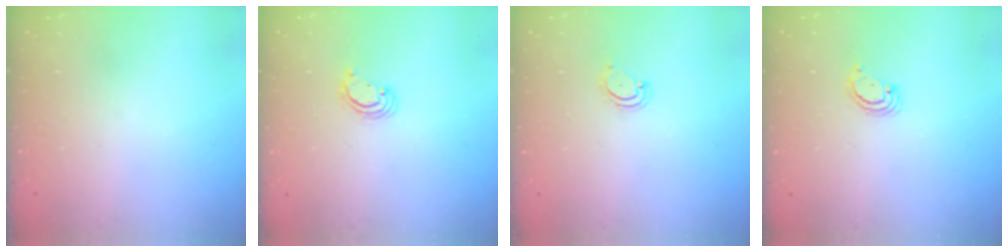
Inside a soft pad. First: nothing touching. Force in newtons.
{"total": 2.2, "press": 2.2, "slide": 0.1}
{"total": 3.6, "press": 3.5, "slide": 0.4}
{"total": 2.5, "press": 2.5, "slide": 0.2}